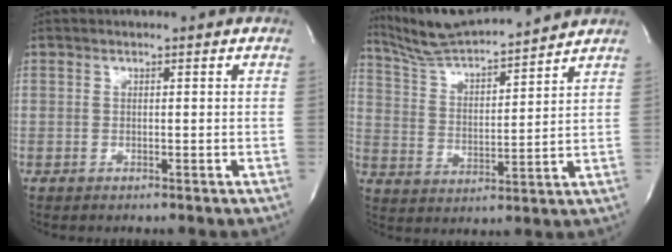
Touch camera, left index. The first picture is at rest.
{"total": 14.5, "force": [13.7, 0.1, 4.6], "torque": [-0.094, 0.014, 0.234]}